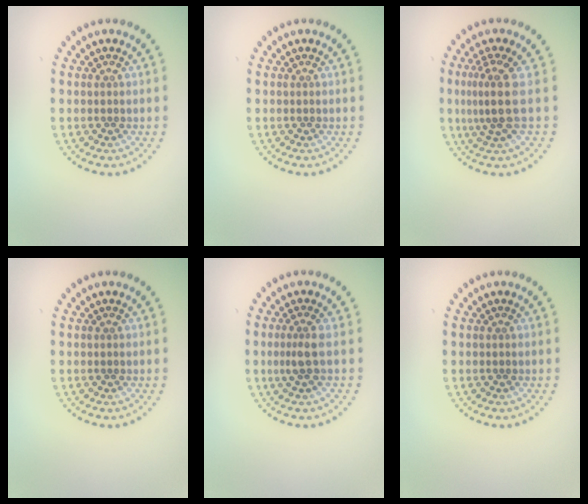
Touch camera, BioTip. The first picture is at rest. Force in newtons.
{"total": 0.0}
{"total": 3.1, "press": 2.2, "slide": 2.2}
{"total": 0.0}
{"total": 1.7, "press": 1.3, "slide": 1.1}
{"total": 0.0}